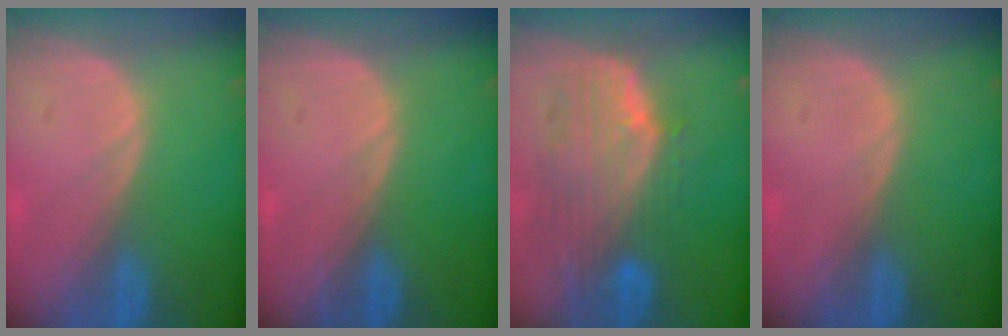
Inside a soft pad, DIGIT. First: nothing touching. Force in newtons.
{"total": 0.0}
{"total": 9.9, "press": 8.8, "slide": 4.5}
{"total": 0.0}